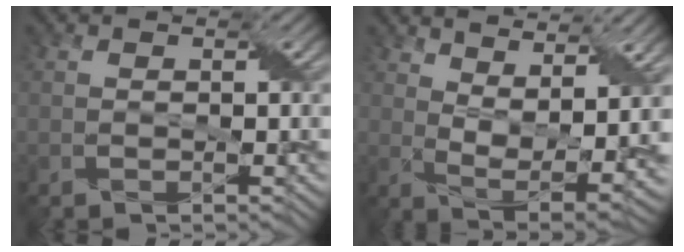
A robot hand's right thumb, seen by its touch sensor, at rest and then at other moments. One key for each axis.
{"total": 10.5, "fx": 6.3, "fy": 3.3, "fz": 7.7, "tx": -0.152, "ty": 0.004, "tz": 0.106}